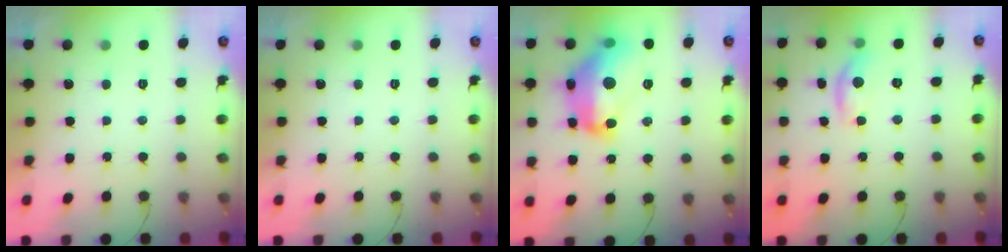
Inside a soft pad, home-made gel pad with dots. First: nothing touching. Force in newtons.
{"total": 0.0}
{"total": 19.9, "press": 19.8, "slide": 2.3}
{"total": 7.6, "press": 7.6, "slide": 0.6}